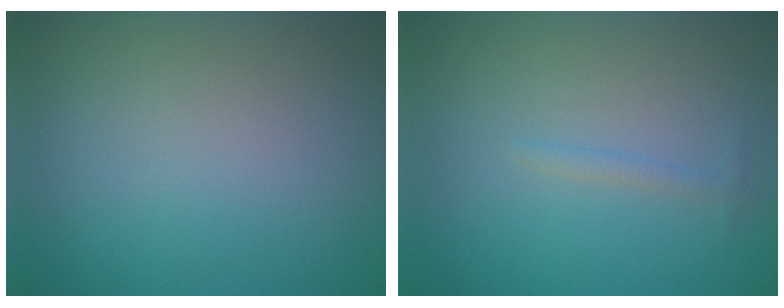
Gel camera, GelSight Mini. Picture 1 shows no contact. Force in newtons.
{"total": 0.8, "press": 0.8, "slide": 0.0}